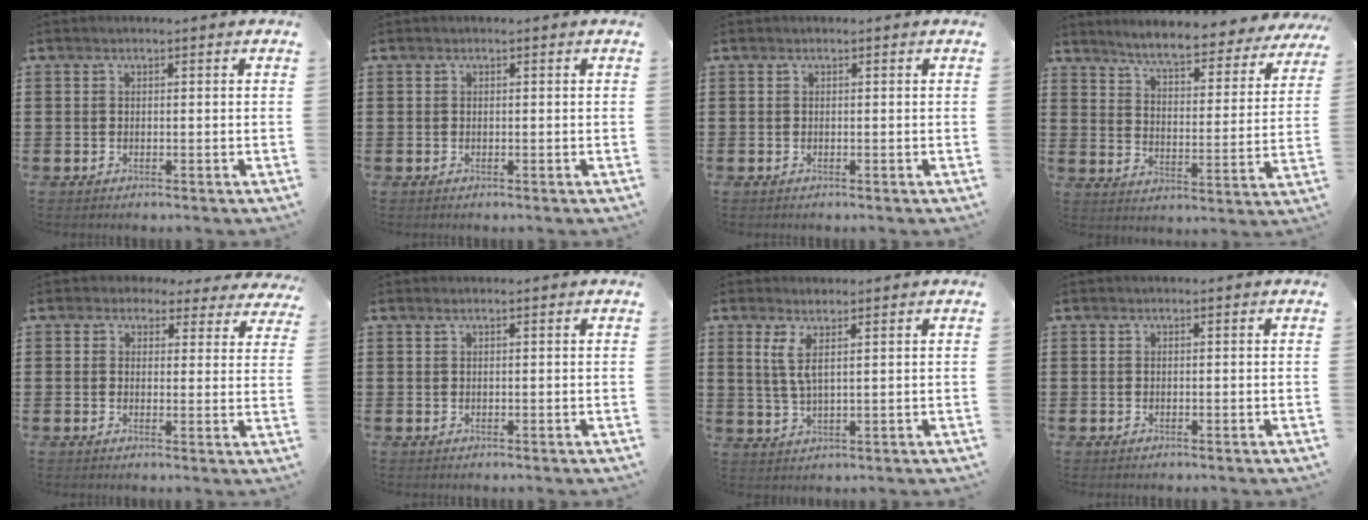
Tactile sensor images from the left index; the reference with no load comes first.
{"total": 0.0}
{"total": 0.0}
{"total": 5.9, "force": [5.5, -0.1, 2.2], "torque": [-0.068, -0.039, 0.091]}
{"total": 2.8, "force": [2.4, 1.3, 0.6], "torque": [-0.016, -0.005, 0.042]}
{"total": 0.5, "force": [0.3, -0.1, 0.4], "torque": [-0.006, -0.003, 0.007]}
{"total": 4.1, "force": [1.9, 0.7, 3.5], "torque": [-0.091, -0.008, 0.029]}
{"total": 0.0}